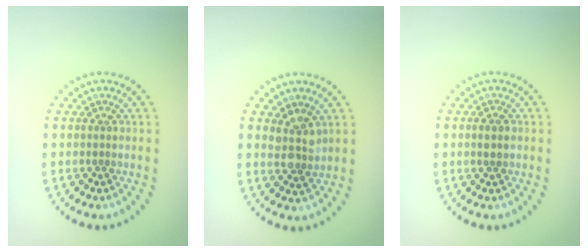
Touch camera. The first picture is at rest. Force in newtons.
{"total": 2.3, "press": 2.0, "slide": 1.1}
{"total": 1.2, "press": 1.2, "slide": 0.2}